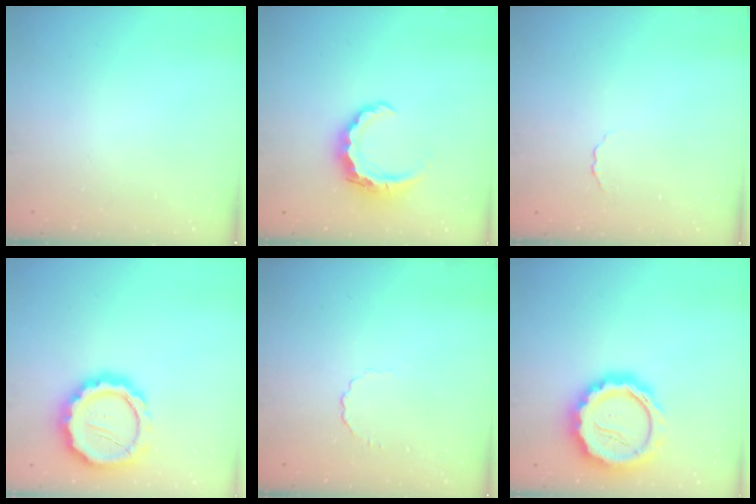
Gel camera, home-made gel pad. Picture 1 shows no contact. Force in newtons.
{"total": 7.8, "press": 7.7, "slide": 1.4}
{"total": 2.0, "press": 1.9, "slide": 0.4}
{"total": 17.5, "press": 17.2, "slide": 3.3}
{"total": 3.2, "press": 3.0, "slide": 1.2}
{"total": 19.7, "press": 19.4, "slide": 3.8}